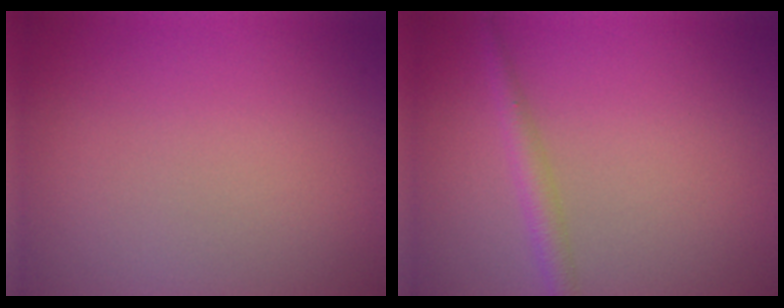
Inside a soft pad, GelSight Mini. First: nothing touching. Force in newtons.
{"total": 1.9, "press": 1.9, "slide": 0.0}